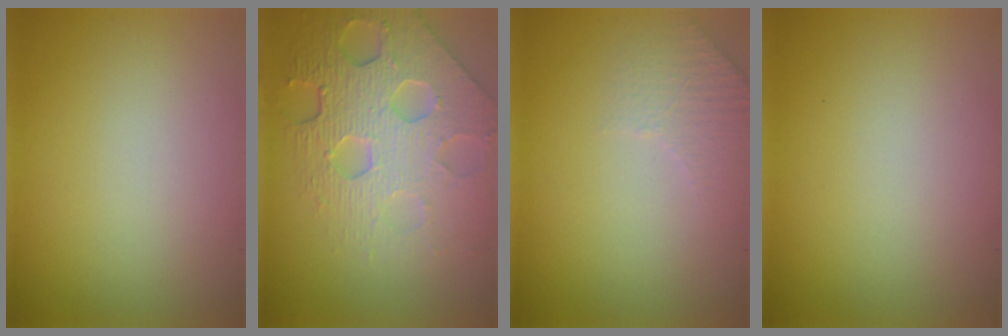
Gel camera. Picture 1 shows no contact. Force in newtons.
{"total": 7.6, "press": 5.5, "slide": 5.3}
{"total": 2.1, "press": 2.0, "slide": 0.5}
{"total": 0.0}